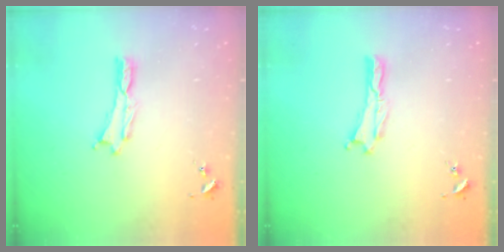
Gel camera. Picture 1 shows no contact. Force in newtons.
{"total": 0.0}